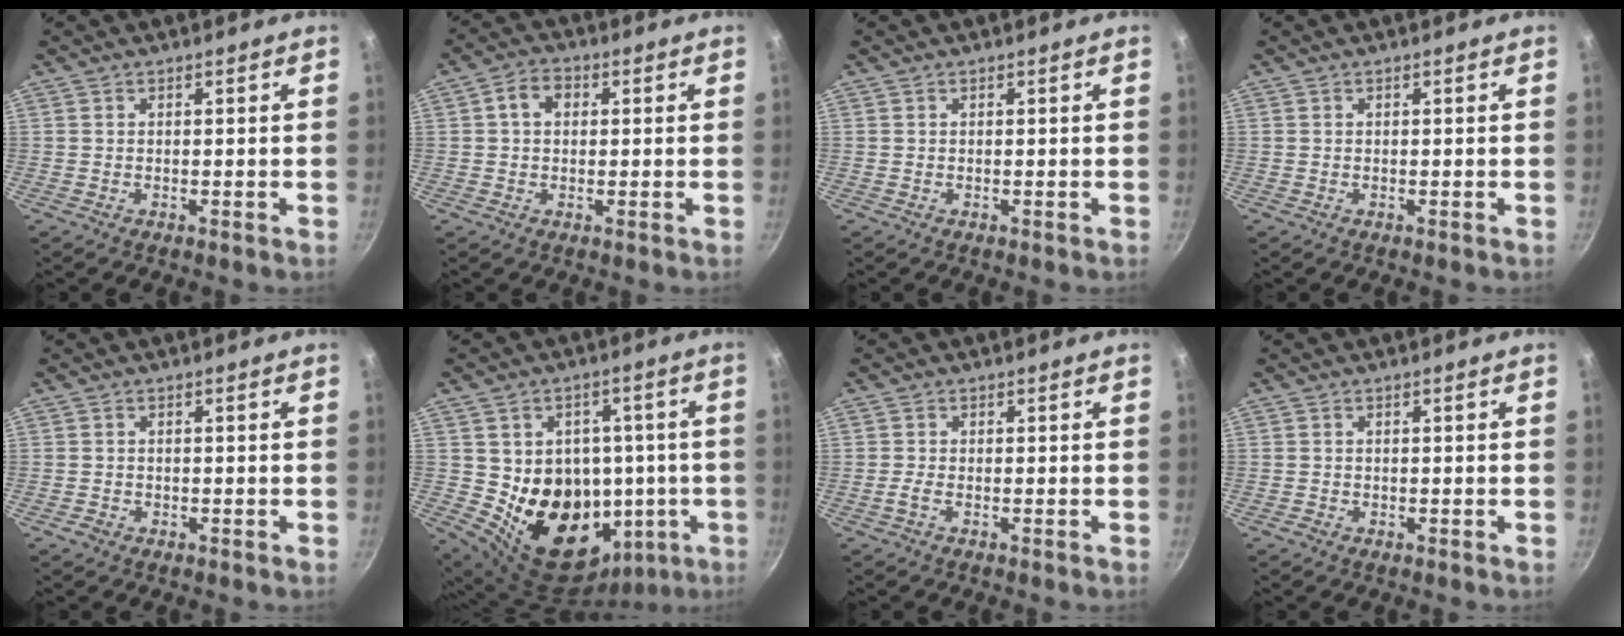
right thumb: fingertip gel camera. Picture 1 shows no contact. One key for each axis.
{"total": 4.9, "fx": 1.0, "fy": 3.7, "fz": 3.1, "tx": -0.036, "ty": 0.011, "tz": 0.008}
{"total": 0.0}
{"total": 0.0}
{"total": 1.3, "fx": -0.7, "fy": 1.0, "fz": 0.5, "tx": -0.006, "ty": 0.004, "tz": -0.009}
{"total": 20.4, "fx": -1.6, "fy": 16.4, "fz": 11.9, "tx": -0.152, "ty": 0.007, "tz": -0.005}
{"total": 1.3, "fx": -0.6, "fy": 0.5, "fz": 1.0, "tx": -0.023, "ty": 0.003, "tz": -0.015}
{"total": 0.7, "fx": -0.3, "fy": 0.6, "fz": 0.2, "tx": -0.004, "ty": 0.002, "tz": -0.006}